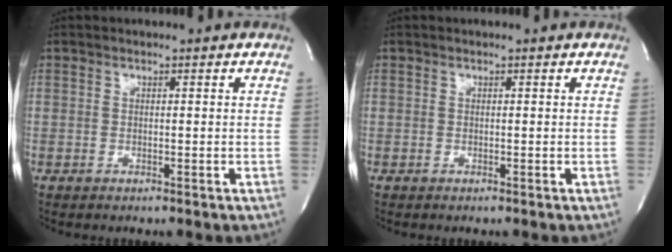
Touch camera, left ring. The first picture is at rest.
{"total": 0.0}